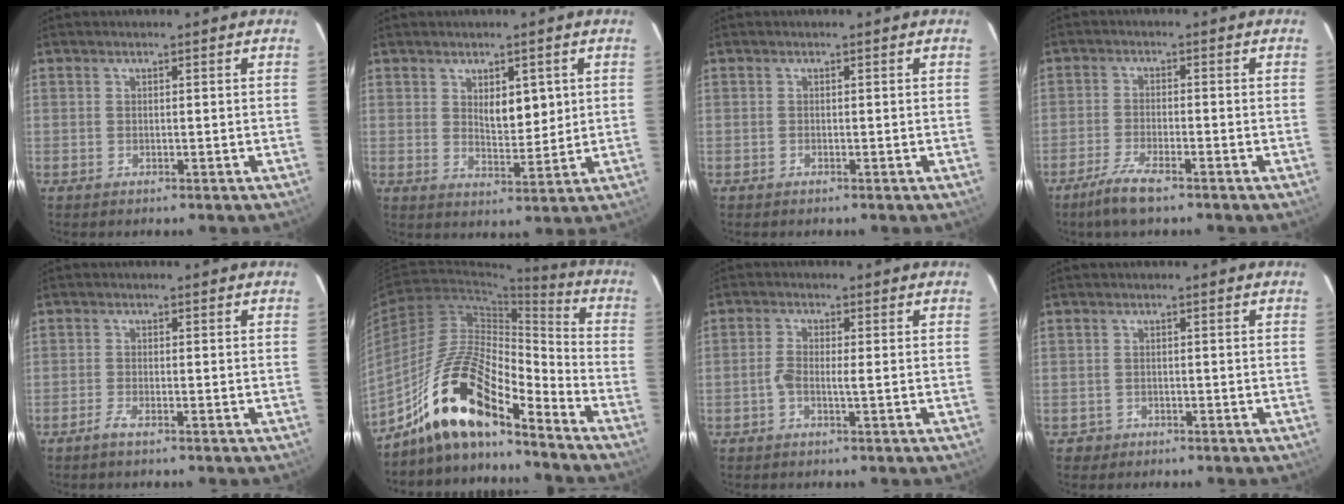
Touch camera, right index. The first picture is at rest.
{"total": 5.1, "force": [1.7, 2.3, 4.2], "torque": [-0.066, -0.005, 0.033]}
{"total": 0.0}
{"total": 5.3, "force": [-3.8, 0.6, 3.5], "torque": [-0.077, -0.011, -0.070]}
{"total": 1.4, "force": [-1.1, 0.0, 0.9], "torque": [-0.023, -0.002, -0.023]}
{"total": 14.7, "force": [-10.8, 3.4, 9.4], "torque": [-0.179, 0.026, -0.191]}
{"total": 2.7, "force": [-0.5, 0.5, 2.6], "torque": [-0.055, 0.008, -0.010]}
{"total": 1.6, "force": [-0.8, 1.3, -0.3], "torque": [-0.001, 0.007, -0.015]}